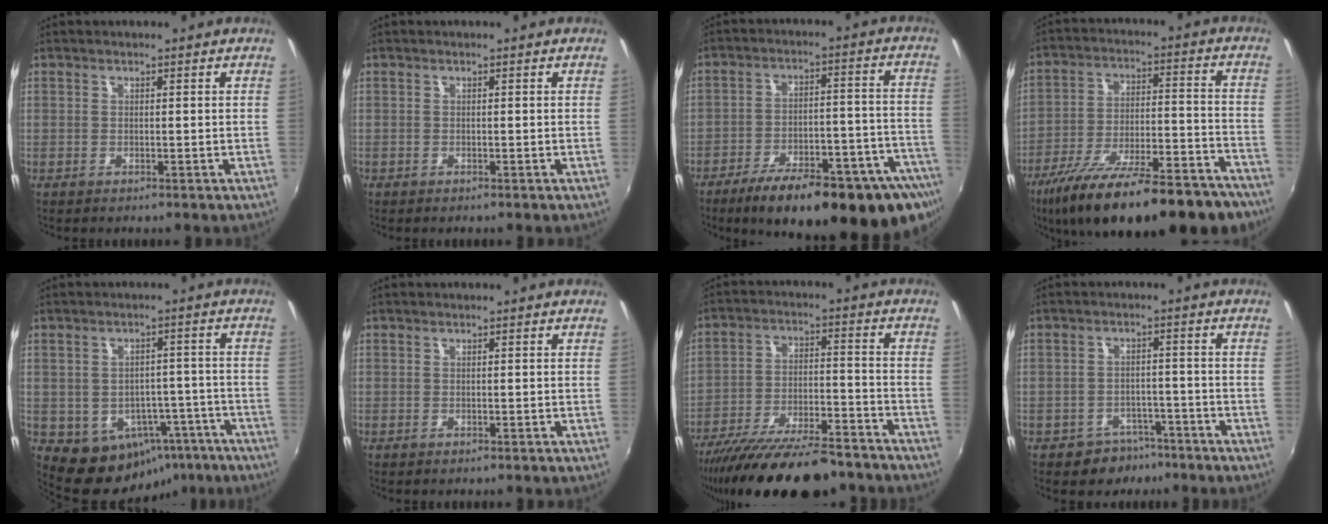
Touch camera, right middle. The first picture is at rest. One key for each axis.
{"total": 0.0}
{"total": 27.0, "fx": -20.0, "fy": 7.3, "fz": 16.6, "tx": -0.228, "ty": -0.026, "tz": -0.268}
{"total": 27.4, "fx": -21.2, "fy": 7.3, "fz": 15.8, "tx": -0.269, "ty": -0.052, "tz": -0.303}
{"total": 11.6, "fx": -6.6, "fy": 8.8, "fz": 3.9, "tx": -0.075, "ty": 0.020, "tz": -0.052}
{"total": 0.0}
{"total": 21.6, "fx": -17.9, "fy": 5.2, "fz": 10.9, "tx": -0.202, "ty": -0.043, "tz": -0.273}
{"total": 5.5, "fx": -3.9, "fy": 3.9, "fz": 0.6, "tx": -0.020, "ty": 0.019, "tz": -0.047}